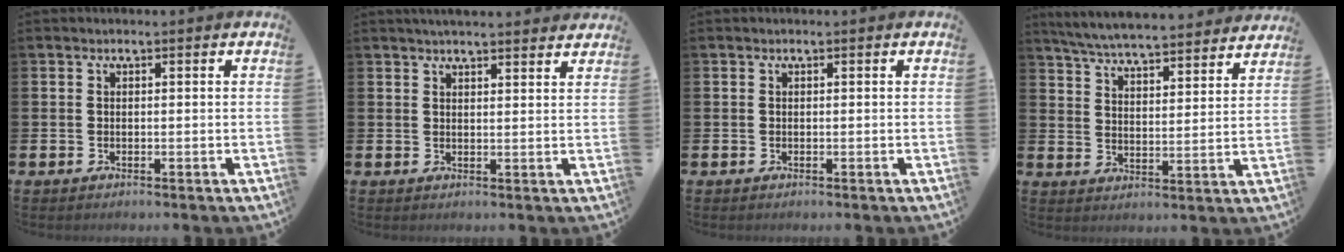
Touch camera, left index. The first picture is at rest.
{"total": 3.1, "force": [3.1, 0.1, 0.5], "torque": [-0.014, -0.012, 0.057]}
{"total": 0.0}
{"total": 6.4, "force": [6.3, 0.3, 1.2], "torque": [-0.053, -0.044, 0.112]}